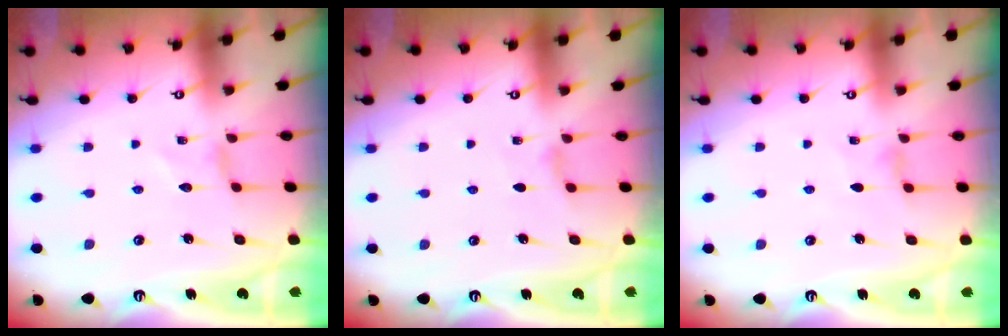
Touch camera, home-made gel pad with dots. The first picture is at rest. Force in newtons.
{"total": 2.1, "press": 2.1, "slide": 0.4}
{"total": 2.0, "press": 2.0, "slide": 0.4}